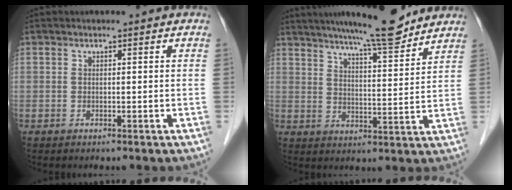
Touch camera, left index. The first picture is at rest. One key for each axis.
{"total": 12.9, "fx": 11.2, "fy": 0.8, "fz": 6.3, "tx": -0.097, "ty": 0.001, "tz": 0.164}